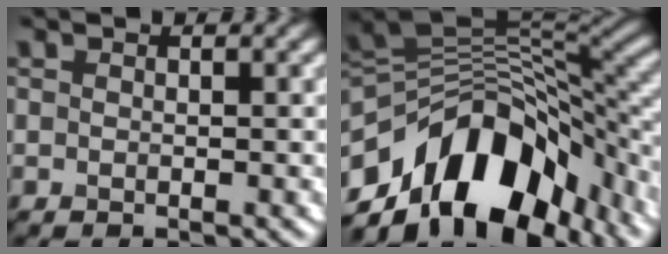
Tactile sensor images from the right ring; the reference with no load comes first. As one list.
[{"total": 13.7, "force": [-6.8, 7.9, 8.8], "torque": [-0.145, 0.018, -0.129]}]